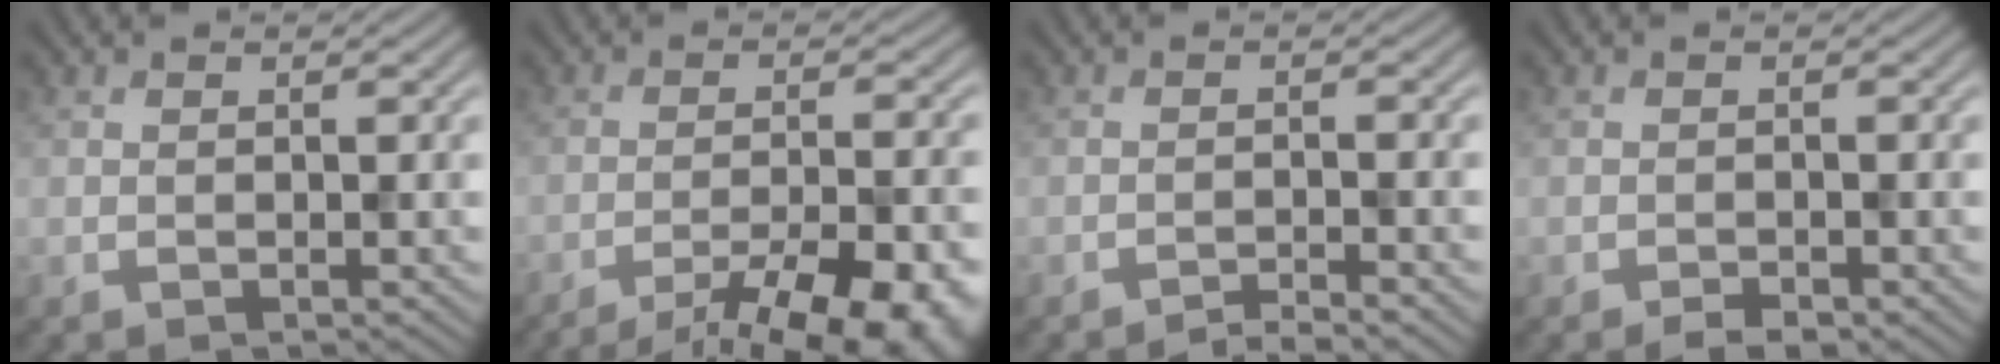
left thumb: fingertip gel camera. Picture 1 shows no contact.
{"total": 14.0, "force": [-10.5, 3.8, 8.5], "torque": [-0.119, -0.011, -0.128]}
{"total": 2.2, "force": [-1.9, 0.1, 1.2], "torque": [-0.009, 0.005, -0.042]}
{"total": 1.4, "force": [-1.1, 0.4, 0.8], "torque": [-0.010, 0.000, -0.018]}